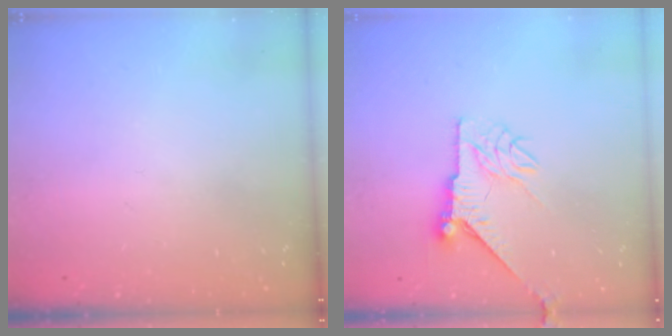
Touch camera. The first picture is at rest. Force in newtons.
{"total": 8.1, "press": 8.1, "slide": 0.5}